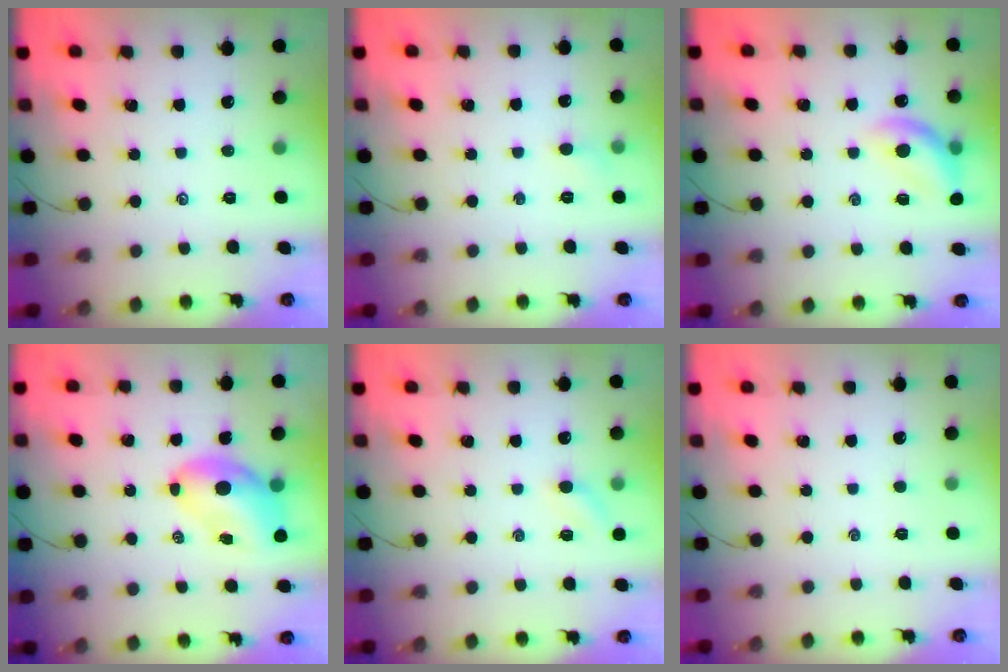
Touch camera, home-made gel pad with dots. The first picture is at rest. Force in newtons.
{"total": 3.4, "press": 3.2, "slide": 1.2}
{"total": 13.2, "press": 13.0, "slide": 2.6}
{"total": 7.4, "press": 7.1, "slide": 1.9}
{"total": 5.2, "press": 5.1, "slide": 0.9}
{"total": 0.0}